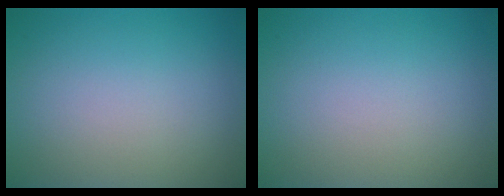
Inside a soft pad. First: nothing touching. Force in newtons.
{"total": 0.0}